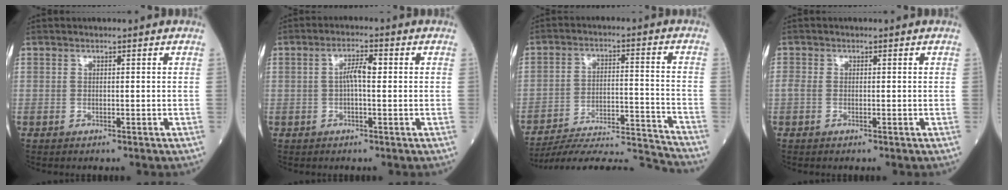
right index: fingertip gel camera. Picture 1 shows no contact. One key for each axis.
{"total": 3.5, "fx": 0.2, "fy": 0.7, "fz": 3.5, "tx": -0.063, "ty": 0.011, "tz": 0.001}
{"total": 17.3, "fx": -17.0, "fy": -1.1, "fz": 3.1, "tx": -0.045, "ty": 0.011, "tz": -0.258}
{"total": 1.1, "fx": -0.2, "fy": 0.8, "fz": 0.8, "tx": -0.024, "ty": 0.003, "tz": -0.005}